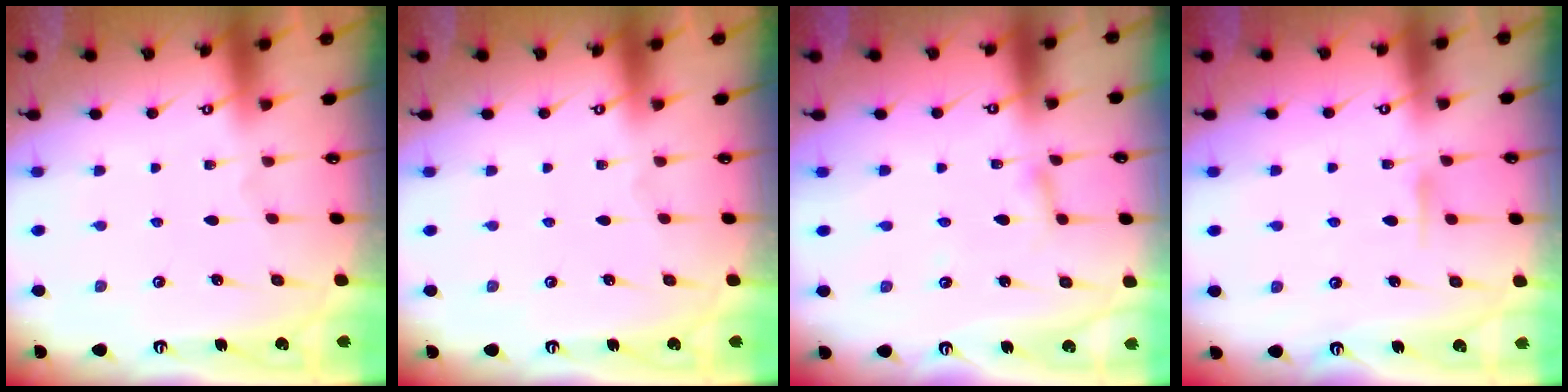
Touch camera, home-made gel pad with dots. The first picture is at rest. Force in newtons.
{"total": 0.0}
{"total": 2.1, "press": 2.1, "slide": 0.1}
{"total": 5.4, "press": 5.4, "slide": 0.7}